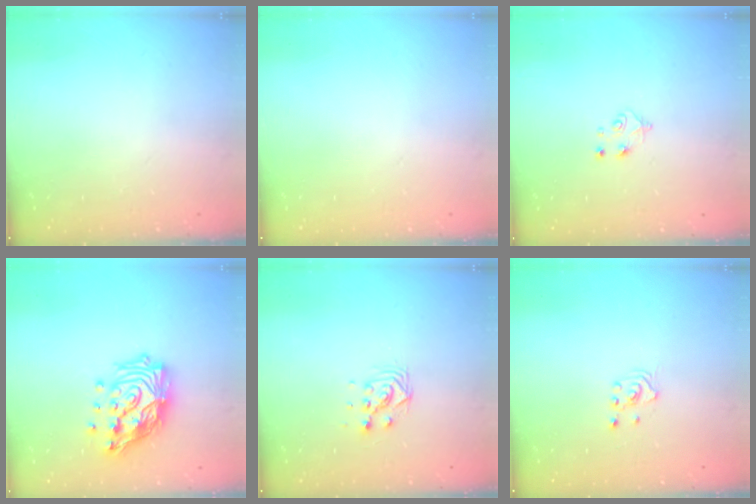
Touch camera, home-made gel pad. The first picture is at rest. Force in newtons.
{"total": 0.0}
{"total": 4.9, "press": 4.9, "slide": 0.5}
{"total": 18.2, "press": 18.1, "slide": 1.6}
{"total": 5.7, "press": 5.7, "slide": 0.2}
{"total": 2.0, "press": 2.0, "slide": 0.3}